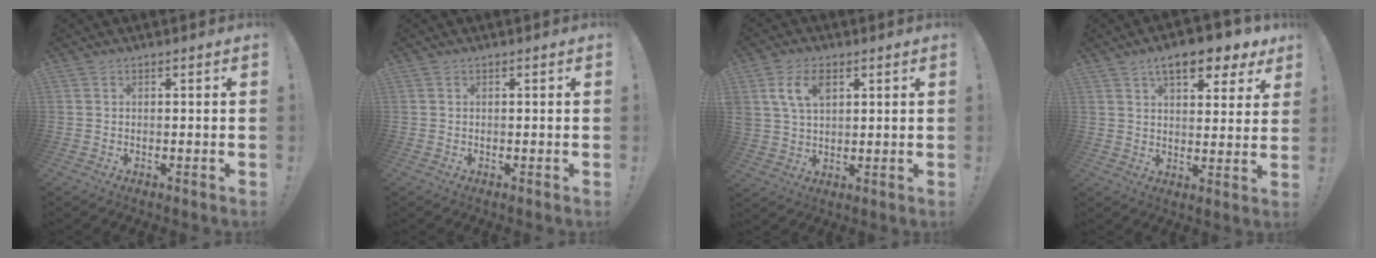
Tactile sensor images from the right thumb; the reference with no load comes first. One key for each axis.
{"total": 0.0}
{"total": 8.5, "fx": 3.6, "fy": 5.4, "fz": 5.6, "tx": -0.104, "ty": 0.000, "tz": 0.068}
{"total": 10.8, "fx": 6.9, "fy": 4.3, "fz": 7.2, "tx": -0.096, "ty": -0.039, "tz": 0.116}